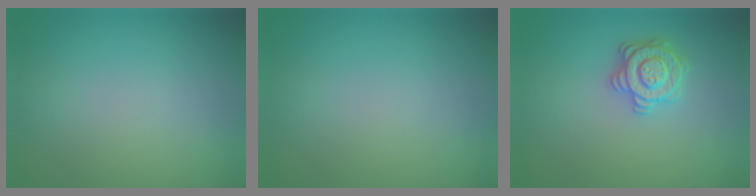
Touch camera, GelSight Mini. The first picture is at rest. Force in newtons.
{"total": 0.0}
{"total": 2.9, "press": 2.8, "slide": 0.6}